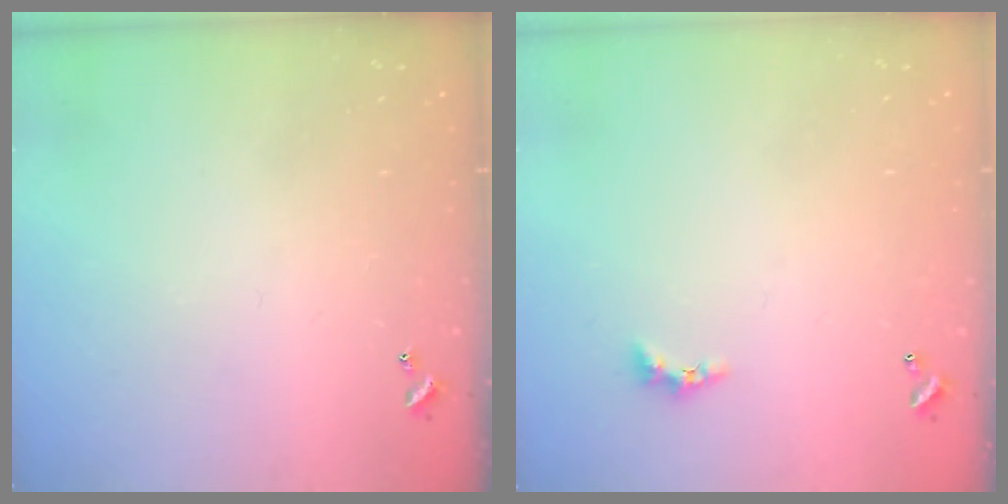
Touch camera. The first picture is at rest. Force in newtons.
{"total": 2.7, "press": 2.6, "slide": 0.6}